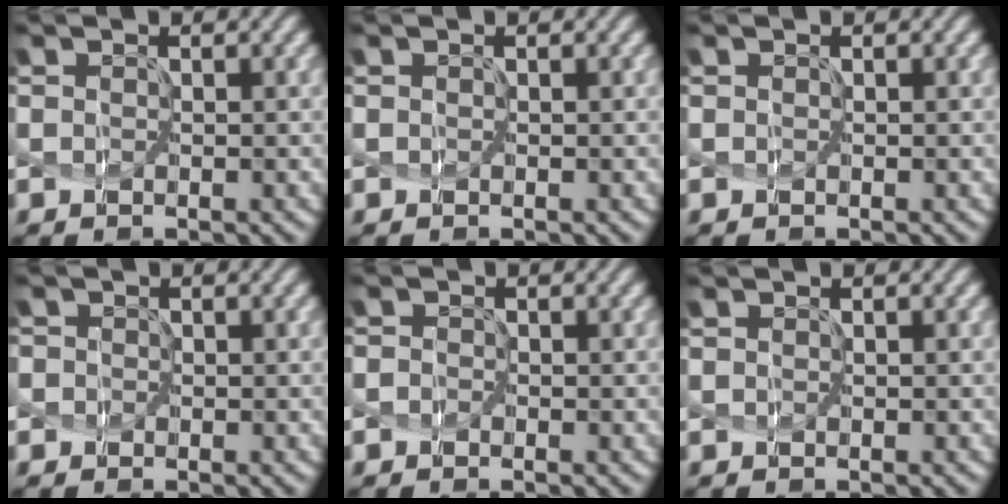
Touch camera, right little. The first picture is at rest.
{"total": 0.0}
{"total": 0.0}
{"total": 1.4, "force": [-0.2, 1.4, 0.2], "torque": [0.013, 0.013, -0.021]}
{"total": 0.6, "force": [-0.4, 0.4, 0.1], "torque": [0.007, 0.005, -0.015]}
{"total": 0.0}